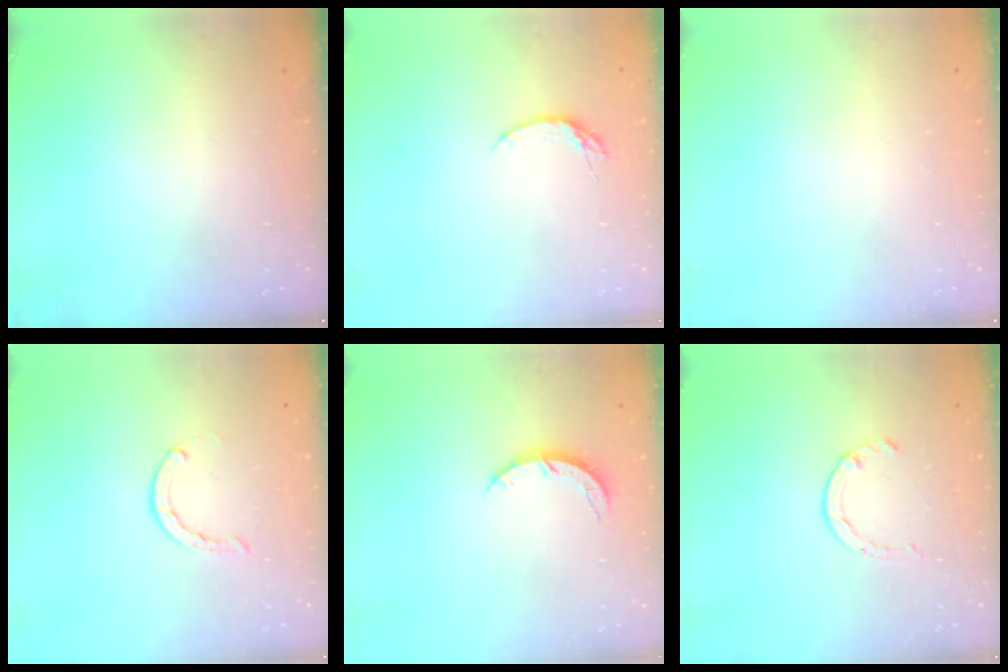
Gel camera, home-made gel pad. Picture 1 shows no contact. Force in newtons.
{"total": 4.3, "press": 4.3, "slide": 0.5}
{"total": 0.0}
{"total": 1.5, "press": 1.5, "slide": 0.2}
{"total": 3.9, "press": 3.8, "slide": 0.5}
{"total": 1.7, "press": 1.7, "slide": 0.2}